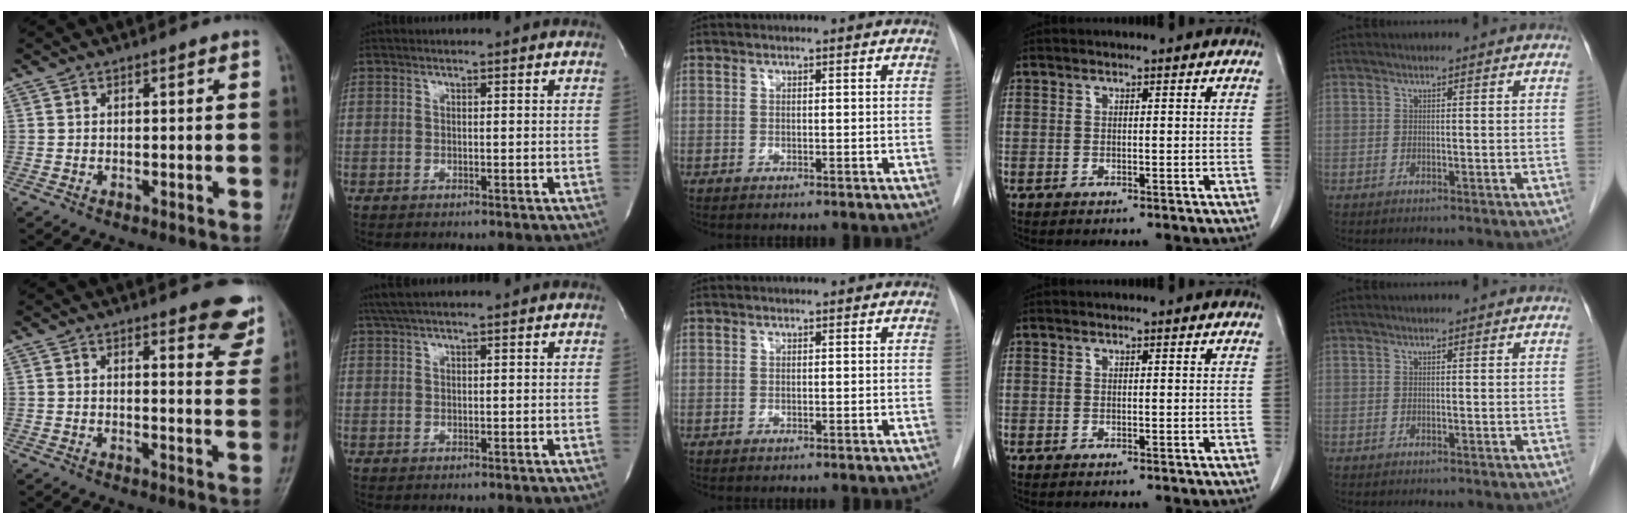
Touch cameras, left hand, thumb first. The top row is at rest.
{"thumb": {"total": 7.9, "force": [6.0, 2.5, 4.4], "torque": [-0.019, -0.037, 0.058]}, "index": {"total": 2.7, "force": [2.1, -0.2, 1.6], "torque": [-0.036, 0.020, 0.045]}, "middle": {"total": 0.6, "force": [0.5, 0.3, 0.0], "torque": [-0.001, -0.001, 0.006]}}